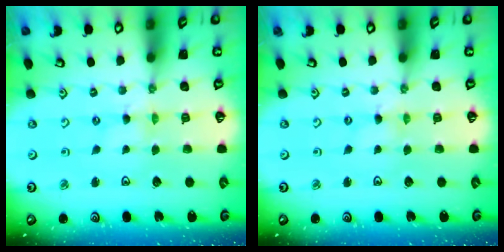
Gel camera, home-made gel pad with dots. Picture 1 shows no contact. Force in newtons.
{"total": 0.0}